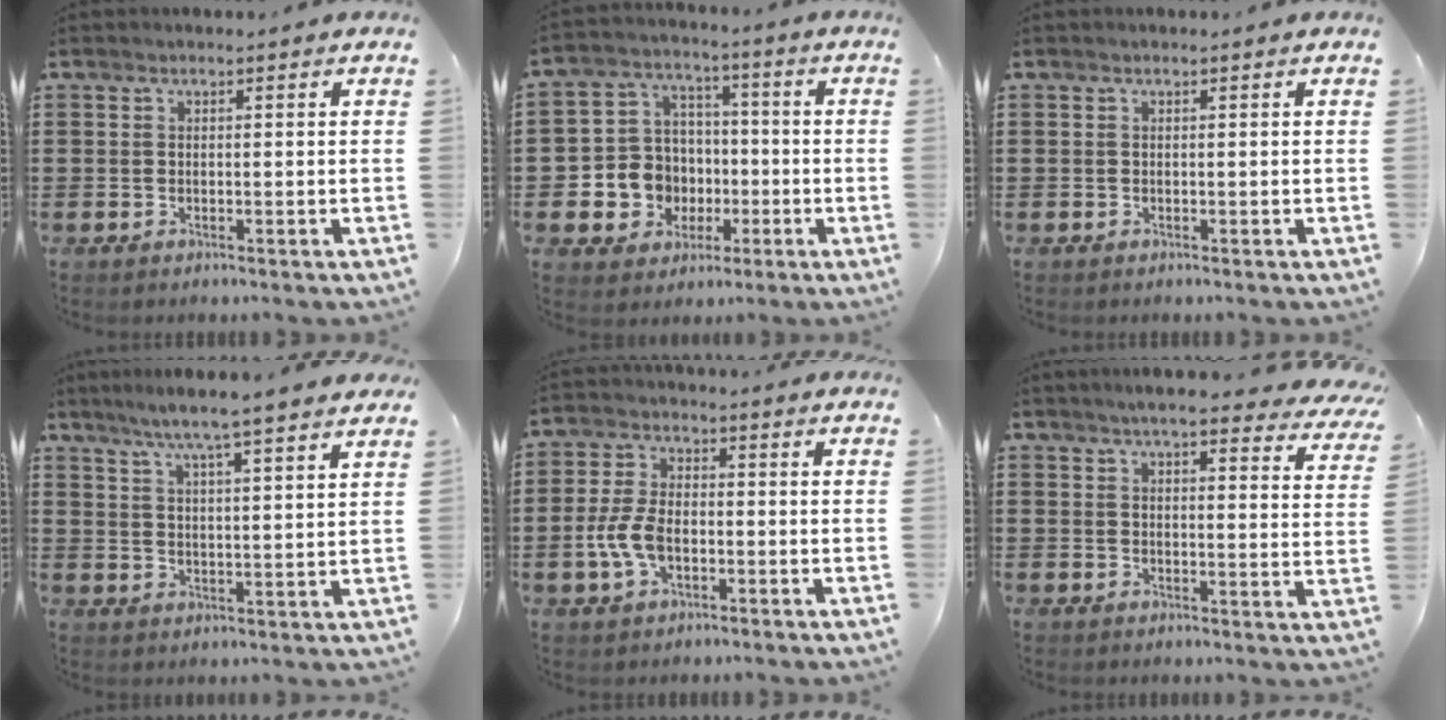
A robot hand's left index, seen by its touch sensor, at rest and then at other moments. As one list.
[{"total": 8.6, "force": [-1.6, 8.2, 2.1], "torque": [-0.086, 0.008, -0.023]}, {"total": 0.0}, {"total": 5.9, "force": [5.0, -0.7, 3.1], "torque": [-0.077, -0.023, 0.084]}, {"total": 6.5, "force": [-1.6, 3.6, 5.2], "torque": [-0.131, -0.005, -0.037]}, {"total": 5.8, "force": [5.2, 0.2, 2.8], "torque": [-0.061, -0.015, 0.090]}]